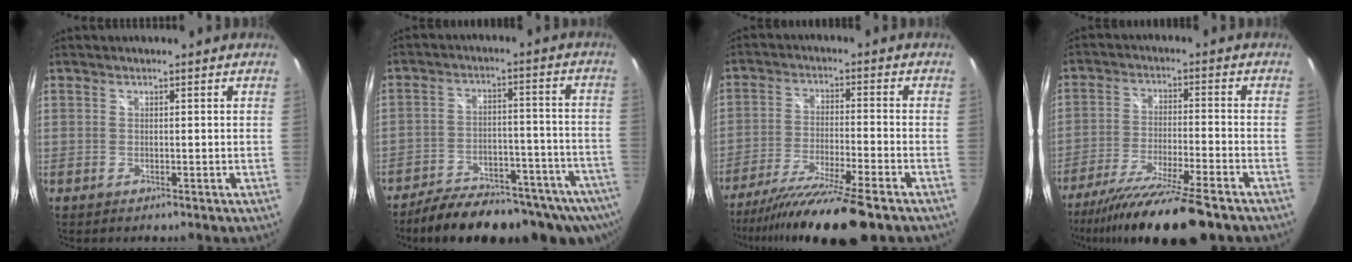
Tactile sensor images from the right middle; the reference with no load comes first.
{"total": 22.1, "force": [-18.0, 6.4, 11.2], "torque": [-0.184, -0.033, -0.234]}
{"total": 16.1, "force": [-13.1, 0.1, 9.4], "torque": [-0.184, -0.037, -0.220]}
{"total": 16.7, "force": [-13.6, 0.8, 9.6], "torque": [-0.190, -0.036, -0.228]}